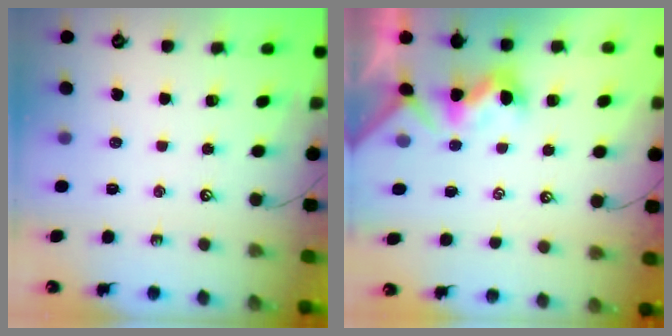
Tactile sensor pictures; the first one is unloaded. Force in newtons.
{"total": 1.9, "press": 1.7, "slide": 0.8}